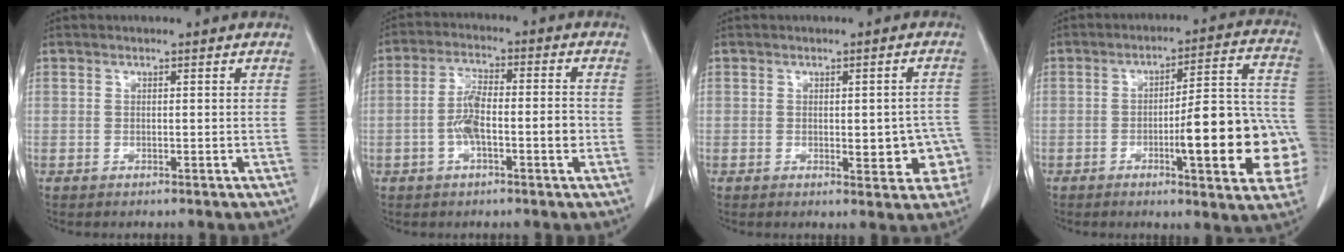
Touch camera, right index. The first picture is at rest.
{"total": 7.1, "force": [-1.6, 1.9, 6.6], "torque": [-0.130, 0.019, -0.029]}
{"total": 5.9, "force": [-1.3, 2.6, 5.1], "torque": [-0.043, 0.014, -0.007]}
{"total": 18.2, "force": [-4.7, 3.1, 17.3], "torque": [-0.162, 0.033, -0.051]}